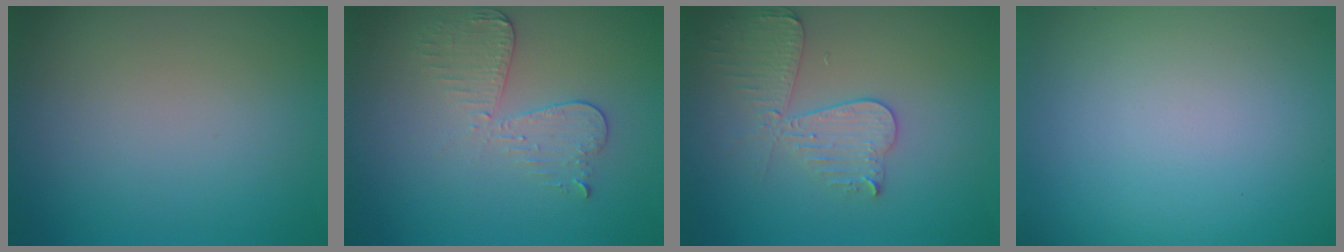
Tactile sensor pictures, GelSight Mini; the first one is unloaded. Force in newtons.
{"total": 2.9, "press": 2.6, "slide": 1.4}
{"total": 3.6, "press": 3.6, "slide": 0.5}
{"total": 0.0}